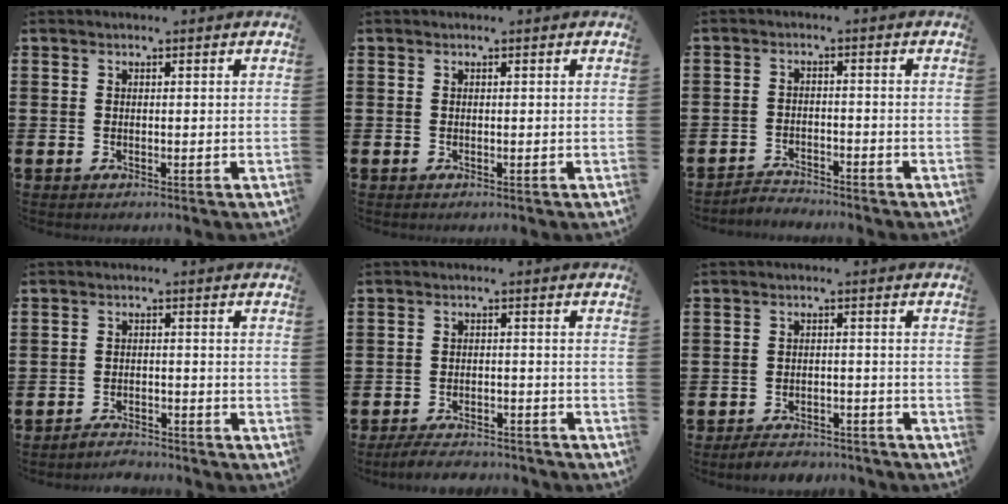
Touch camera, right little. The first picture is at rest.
{"total": 0.0}
{"total": 2.4, "force": [-2.4, 0.2, -0.2], "torque": [-0.003, 0.002, -0.052]}
{"total": 2.4, "force": [-2.4, 0.1, -0.2], "torque": [-0.006, 0.005, -0.053]}
{"total": 3.2, "force": [-3.1, 0.3, 0.7], "torque": [-0.013, 0.006, -0.063]}
{"total": 2.8, "force": [-2.8, 0.3, 0.3], "torque": [-0.010, 0.008, -0.059]}